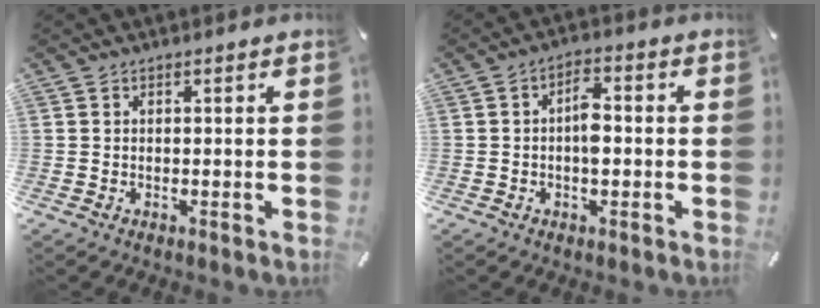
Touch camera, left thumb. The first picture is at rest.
{"total": 4.9, "force": [-0.6, 2.6, 4.1], "torque": [-0.058, 0.004, -0.014]}